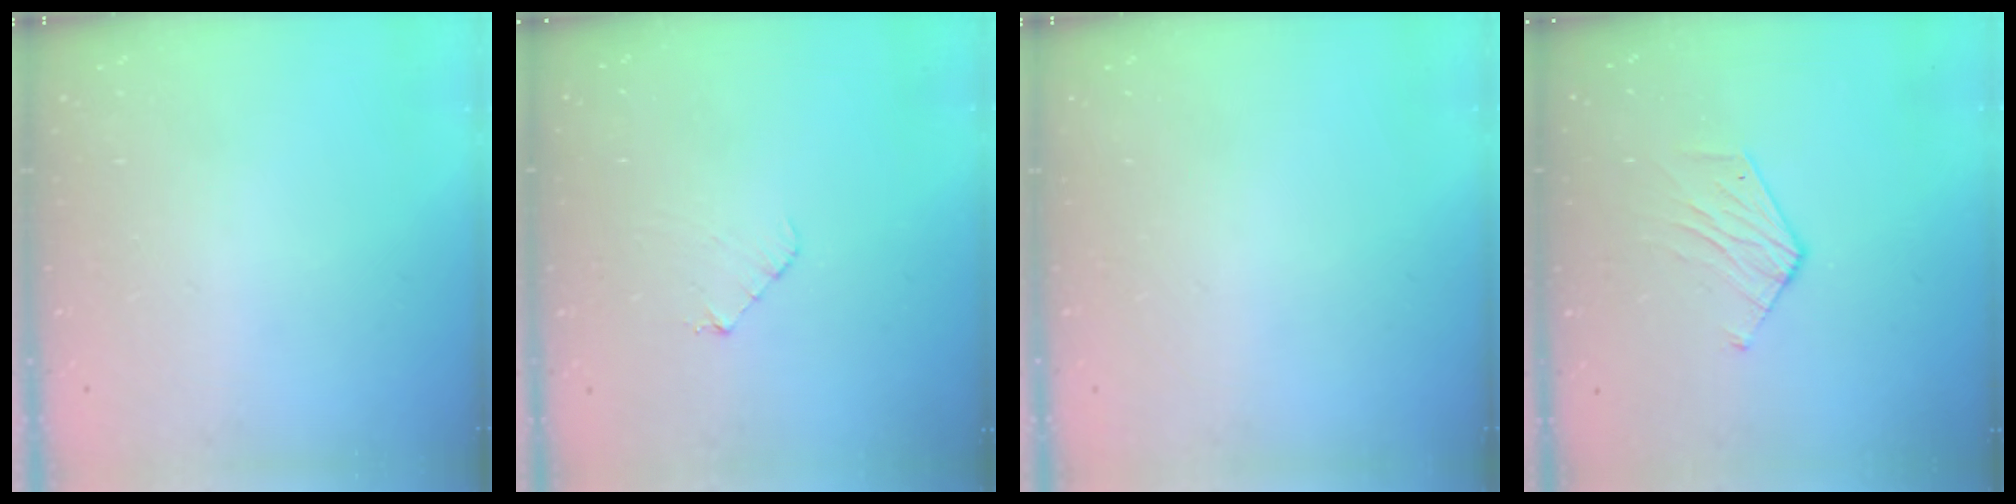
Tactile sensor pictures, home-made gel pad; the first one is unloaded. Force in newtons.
{"total": 4.8, "press": 4.8, "slide": 0.3}
{"total": 0.0}
{"total": 6.3, "press": 6.3, "slide": 0.5}